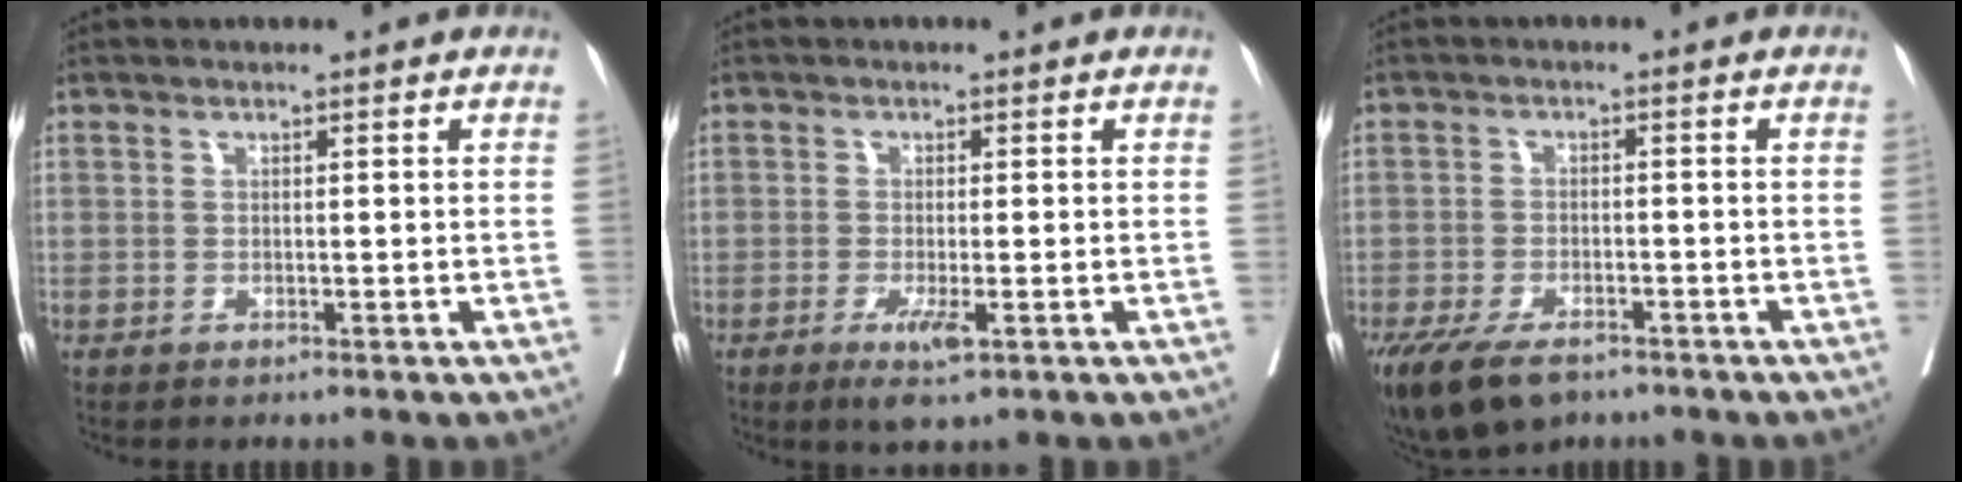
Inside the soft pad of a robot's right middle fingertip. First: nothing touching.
{"total": 3.5, "force": [-1.6, 0.5, 3.1], "torque": [-0.052, -0.008, -0.025]}
{"total": 9.8, "force": [-6.9, 4.2, 5.6], "torque": [-0.101, -0.012, -0.111]}